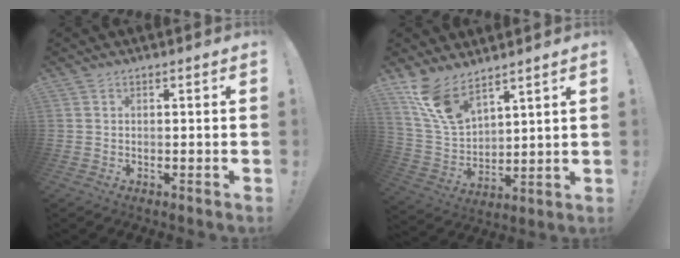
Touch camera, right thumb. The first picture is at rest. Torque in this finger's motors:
{"motor_torque": [0.15, 0.31, 0.26, 0.12, 0.11]}